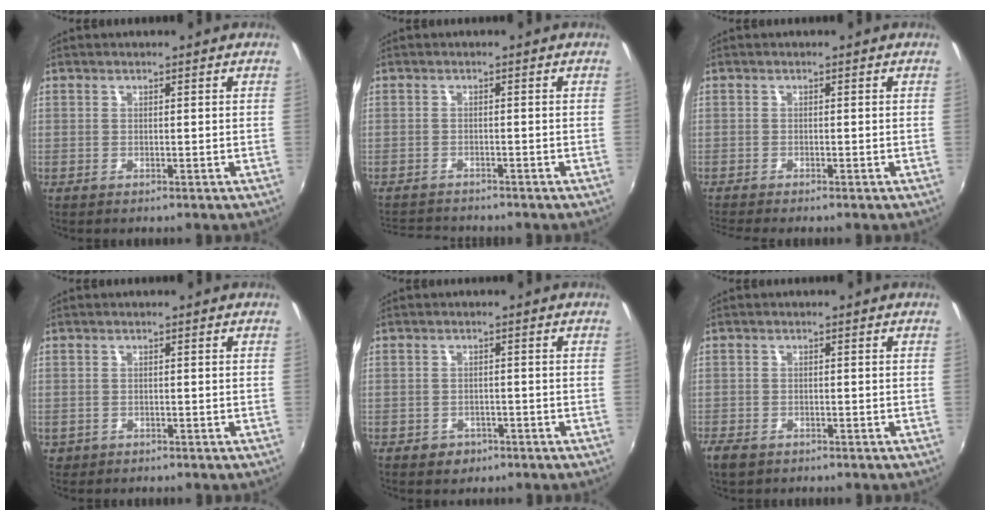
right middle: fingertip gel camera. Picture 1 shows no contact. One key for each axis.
{"total": 5.3, "fx": -5.1, "fy": 1.1, "fz": 1.2, "tx": -0.040, "ty": -0.008, "tz": -0.085}
{"total": 2.3, "fx": -2.1, "fy": -0.1, "fz": 1.0, "tx": -0.024, "ty": -0.017, "tz": -0.042}
{"total": 1.7, "fx": -0.7, "fy": 1.5, "fz": 0.5, "tx": -0.016, "ty": -0.004, "tz": -0.008}
{"total": 3.0, "fx": -1.6, "fy": 2.4, "fz": 0.8, "tx": -0.021, "ty": 0.000, "tz": -0.021}
{"total": 3.3, "fx": -2.4, "fy": 1.7, "fz": 1.5, "tx": -0.041, "ty": -0.011, "tz": -0.047}